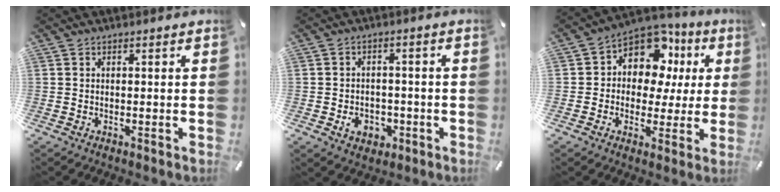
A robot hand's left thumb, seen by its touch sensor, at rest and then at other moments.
{"total": 5.7, "force": [-1.8, 4.6, 2.8], "torque": [-0.052, 0.005, -0.034]}
{"total": 11.8, "force": [4.8, 9.0, 5.8], "torque": [-0.093, -0.035, 0.090]}